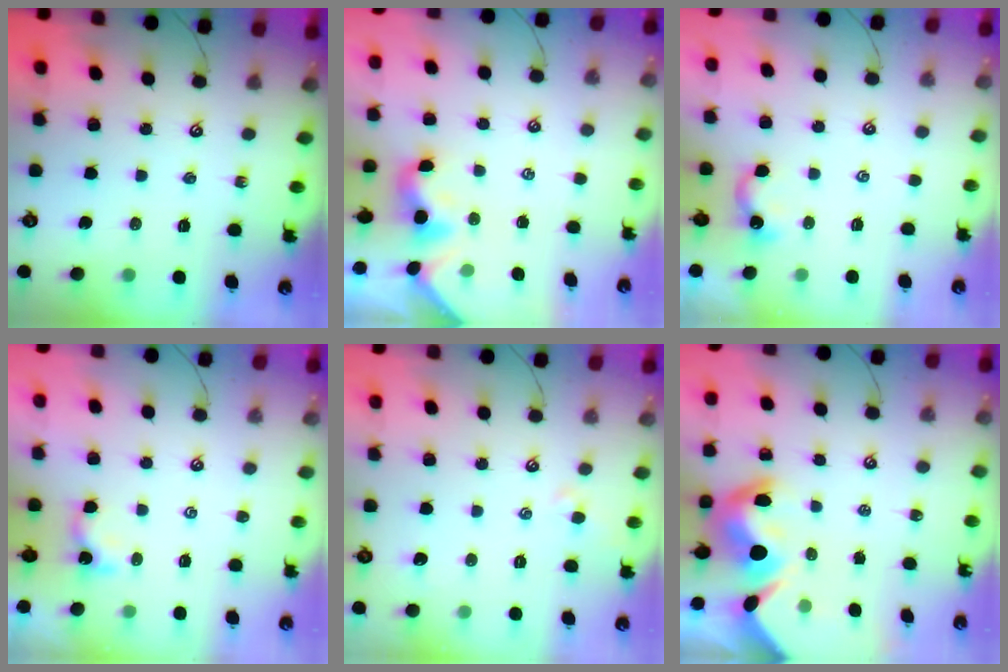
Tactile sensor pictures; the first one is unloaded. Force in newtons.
{"total": 2.0, "press": 2.0, "slide": 0.5}
{"total": 2.5, "press": 2.5, "slide": 0.2}
{"total": 0.8, "press": 0.8, "slide": 0.1}
{"total": 2.5, "press": 2.5, "slide": 0.4}
{"total": 9.7, "press": 9.7, "slide": 0.8}